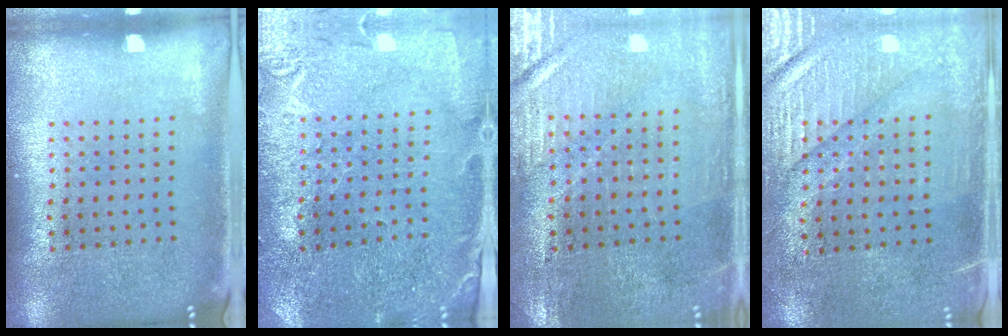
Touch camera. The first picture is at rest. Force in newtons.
{"total": 0.5, "press": 0.5, "slide": 0.2}
{"total": 0.7, "press": 0.6, "slide": 0.2}
{"total": 3.4, "press": 3.0, "slide": 1.7}